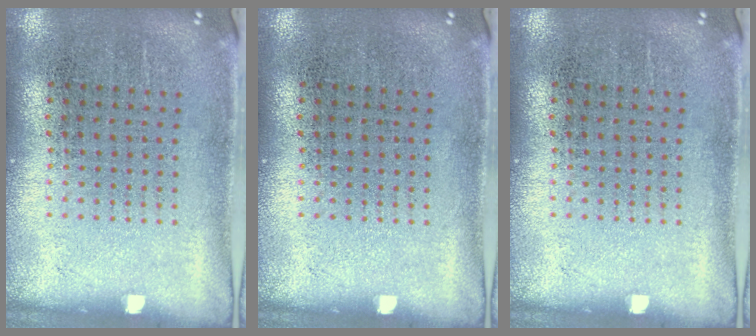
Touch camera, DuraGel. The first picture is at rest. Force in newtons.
{"total": 0.0}
{"total": 0.0}